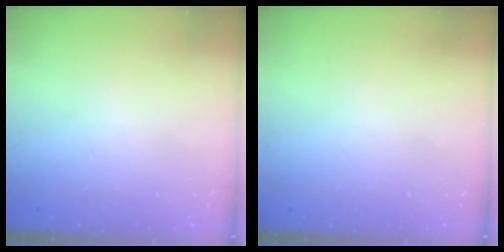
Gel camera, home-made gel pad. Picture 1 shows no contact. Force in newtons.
{"total": 0.0}